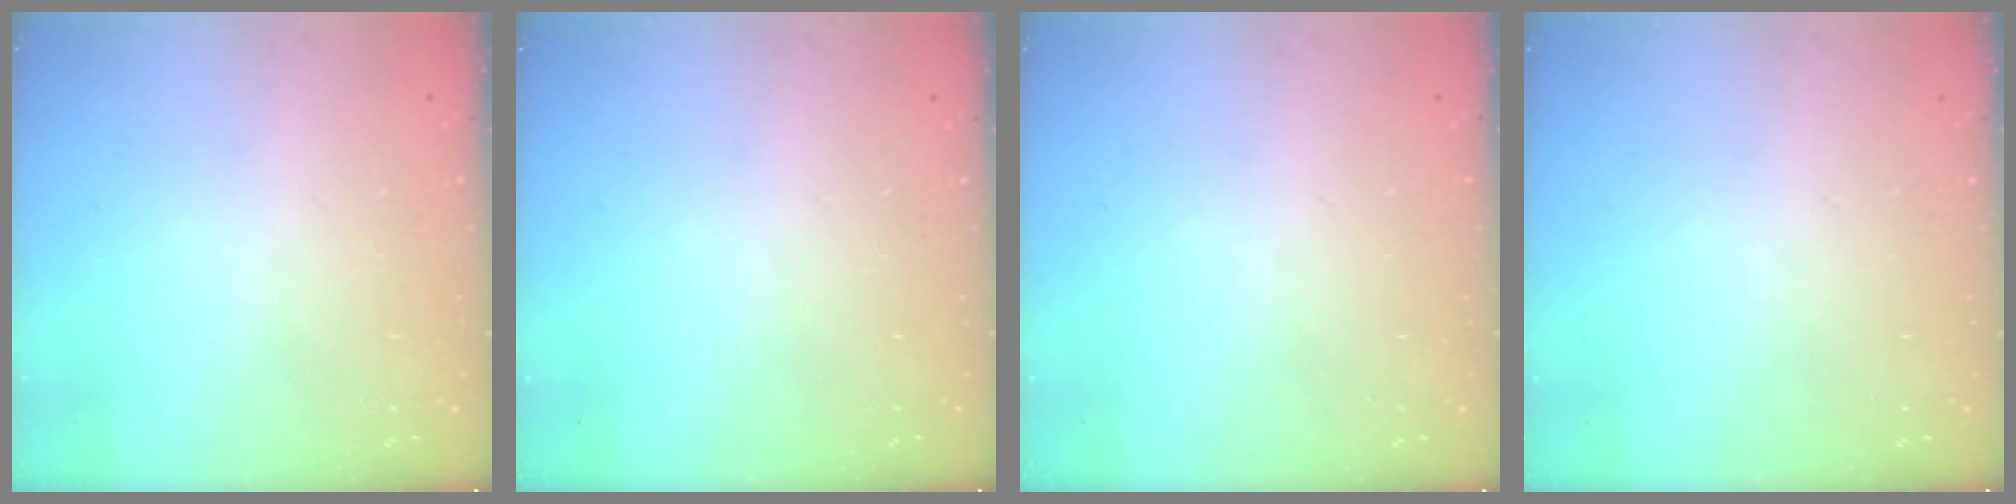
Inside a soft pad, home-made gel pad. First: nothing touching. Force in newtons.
{"total": 0.0}
{"total": 0.0}
{"total": 0.0}